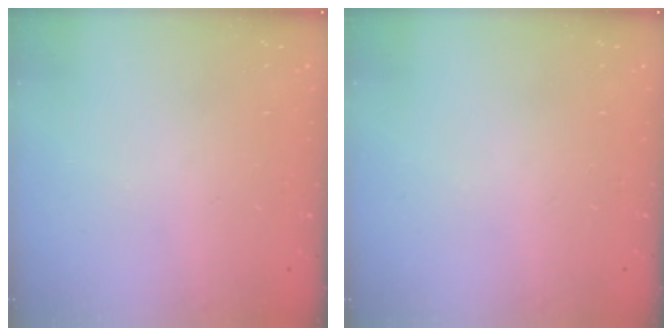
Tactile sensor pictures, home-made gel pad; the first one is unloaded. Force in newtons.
{"total": 0.0}